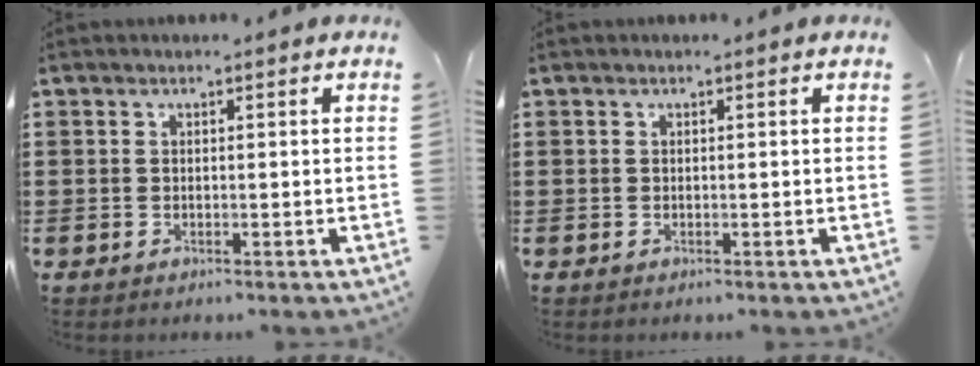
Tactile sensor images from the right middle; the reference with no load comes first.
{"total": 0.0}